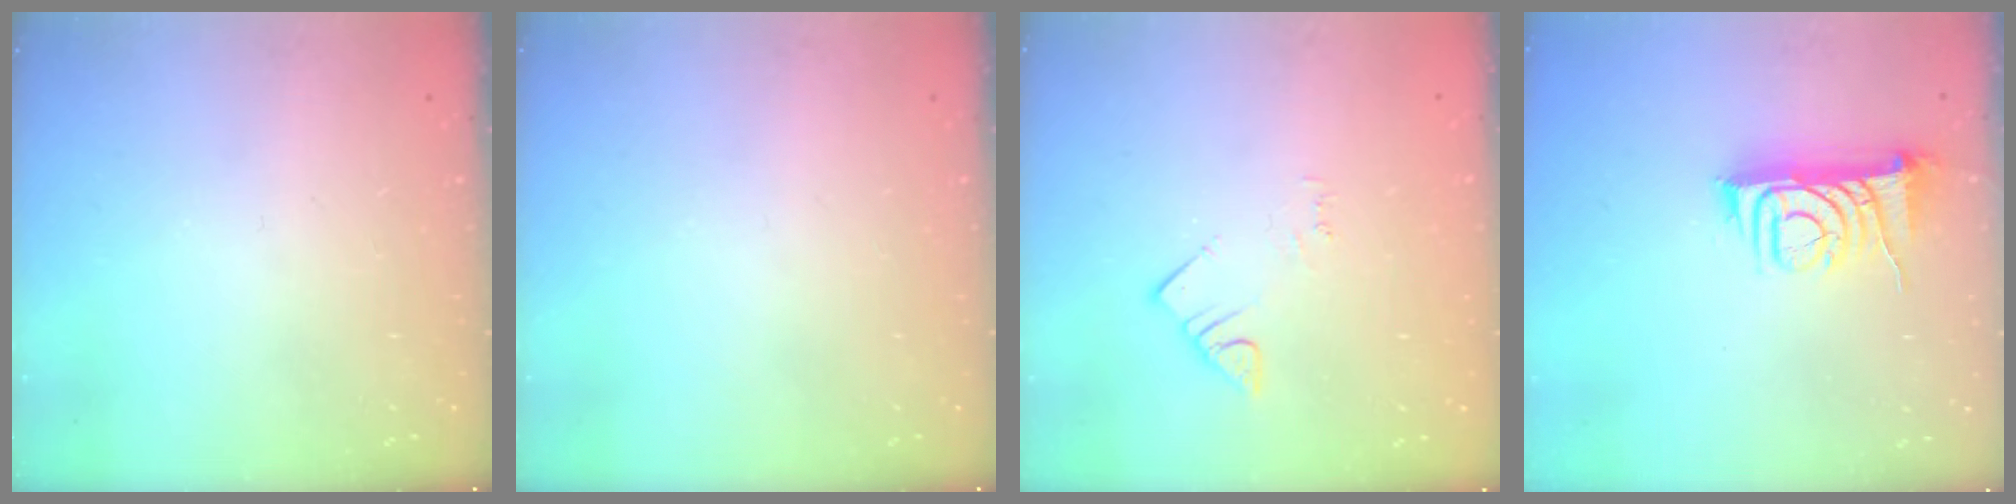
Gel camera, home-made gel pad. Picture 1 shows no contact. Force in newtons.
{"total": 0.0}
{"total": 2.5, "press": 2.4, "slide": 0.4}
{"total": 7.7, "press": 7.7, "slide": 0.8}